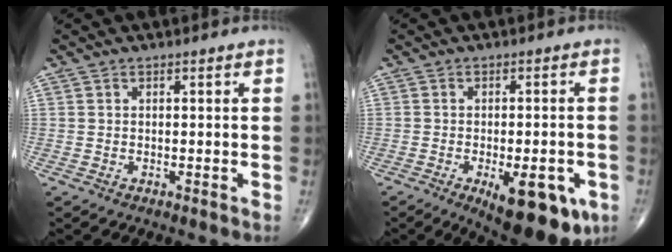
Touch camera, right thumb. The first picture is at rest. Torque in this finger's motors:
{"motor_torque": [1.06, 1.79, 0.19, -0.30, 0.26]}